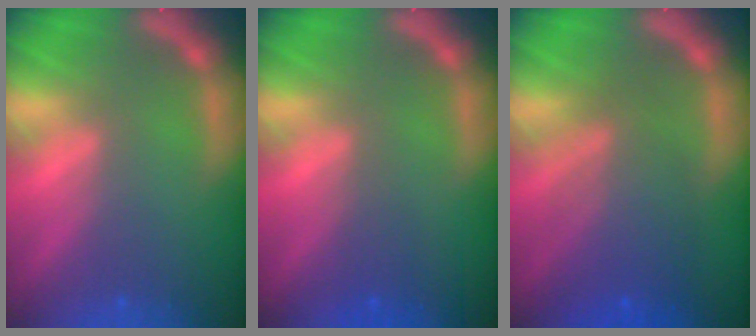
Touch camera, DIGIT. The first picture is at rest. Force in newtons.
{"total": 1.5}
{"total": 6.6}